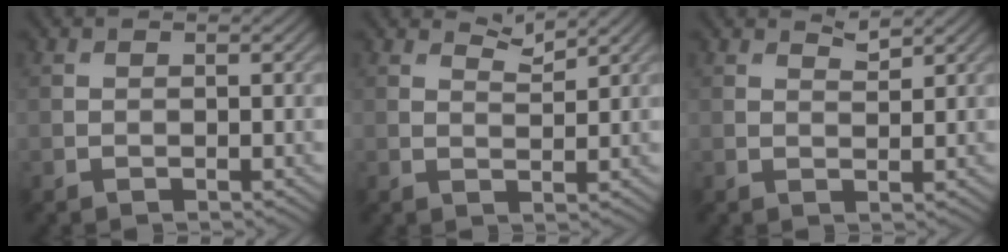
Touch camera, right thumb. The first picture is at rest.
{"total": 2.4, "force": [2.1, 0.4, 1.0], "torque": [-0.022, -0.001, 0.044]}
{"total": 1.6, "force": [1.4, 0.2, 0.7], "torque": [-0.019, -0.003, 0.027]}